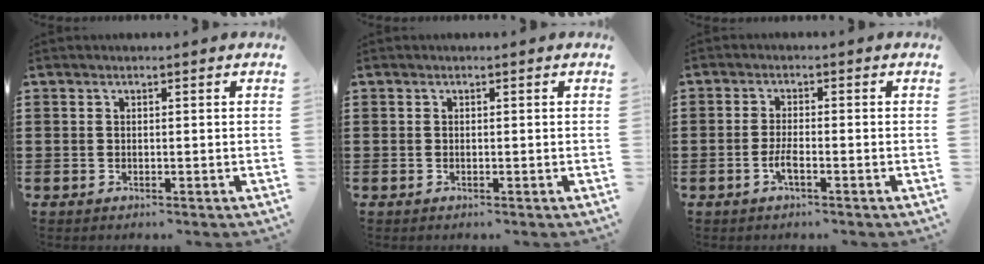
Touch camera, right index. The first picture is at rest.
{"total": 0.0}
{"total": 2.4, "force": [-1.2, 0.5, 2.0], "torque": [-0.049, -0.004, -0.027]}